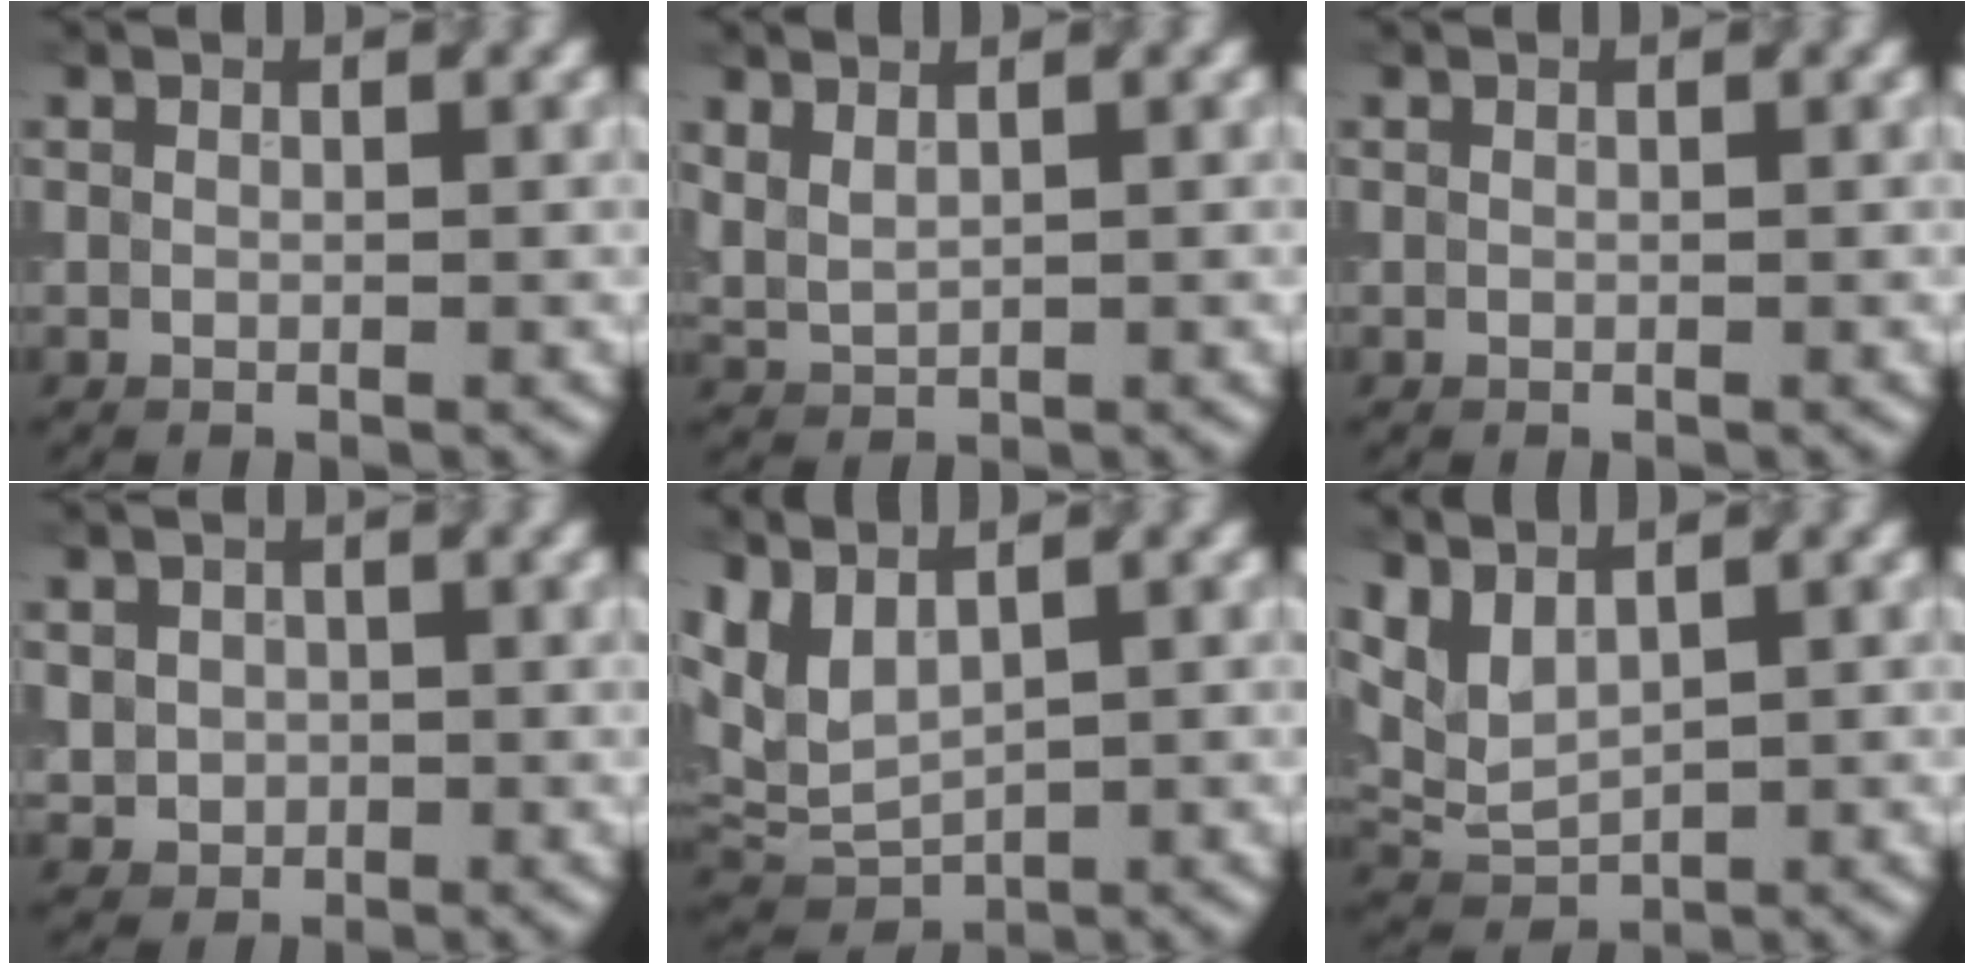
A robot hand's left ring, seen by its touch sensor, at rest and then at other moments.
{"total": 1.7, "force": [1.2, 0.7, 0.9], "torque": [-0.024, -0.002, 0.032]}
{"total": 0.0}
{"total": 2.1, "force": [-0.1, 2.0, 0.7], "torque": [-0.008, -0.004, 0.000]}
{"total": 4.1, "force": [1.7, 2.1, 3.1], "torque": [-0.081, -0.003, 0.041]}
{"total": 3.3, "force": [1.9, 1.6, 2.2], "torque": [-0.057, -0.002, 0.047]}